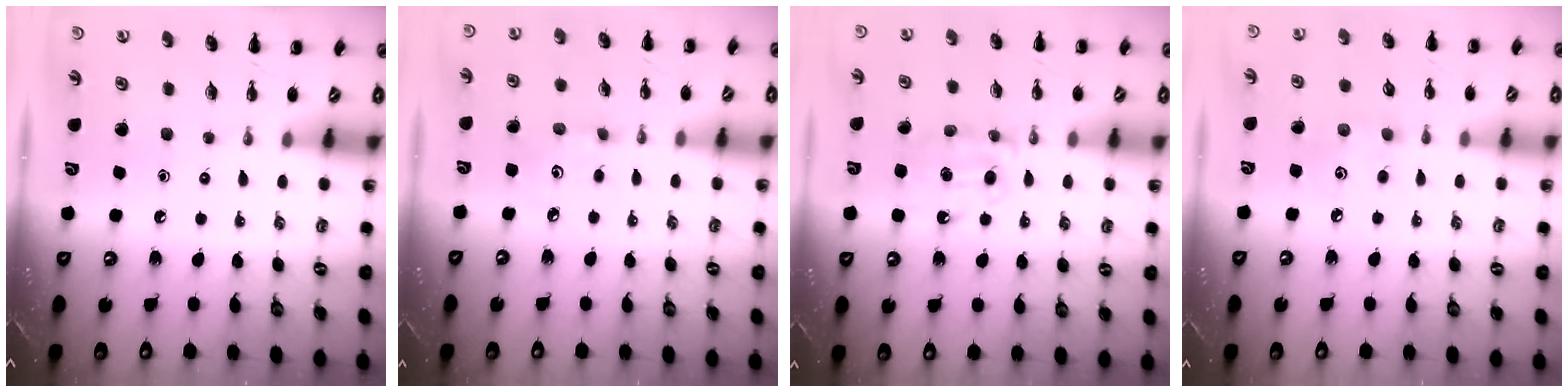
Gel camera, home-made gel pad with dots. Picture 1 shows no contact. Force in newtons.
{"total": 3.4, "press": 3.3, "slide": 0.8}
{"total": 8.1, "press": 8.0, "slide": 0.9}
{"total": 4.5, "press": 4.3, "slide": 1.1}